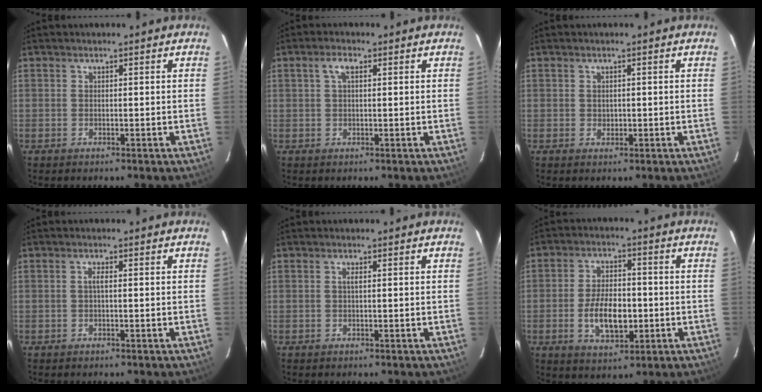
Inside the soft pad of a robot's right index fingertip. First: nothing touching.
{"total": 2.3, "force": [0.8, 1.0, 1.9], "torque": [-0.039, 0.008, 0.014]}
{"total": 1.0, "force": [0.1, 1.0, 0.3], "torque": [0.000, 0.000, 0.005]}
{"total": 1.1, "force": [0.0, 0.1, 1.1], "torque": [-0.021, 0.003, -0.003]}
{"total": 0.8, "force": [0.1, -0.1, 0.7], "torque": [-0.013, 0.002, 0.000]}
{"total": 9.4, "force": [-2.1, 4.9, 7.7], "torque": [-0.149, 0.000, -0.029]}